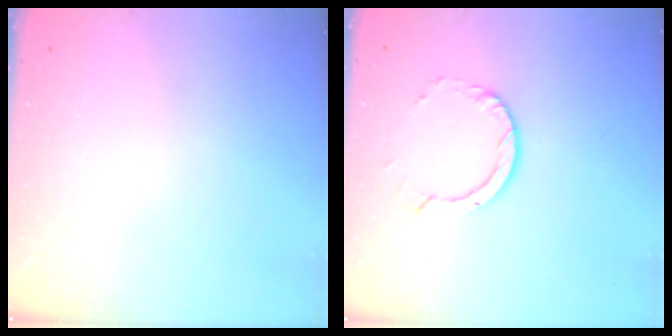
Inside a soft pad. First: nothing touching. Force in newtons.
{"total": 4.7, "press": 4.7, "slide": 0.4}